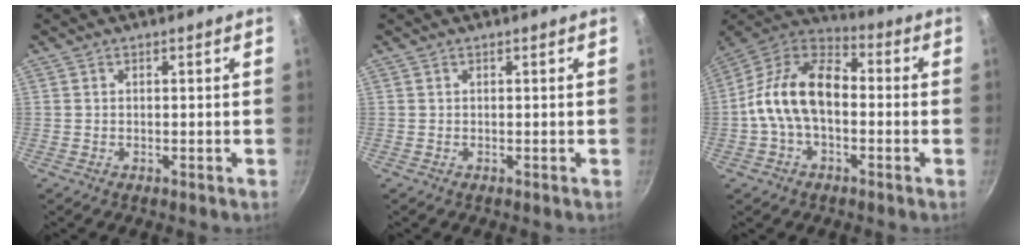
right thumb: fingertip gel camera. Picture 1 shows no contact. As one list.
[{"total": 0.0}, {"total": 15.7, "force": [-1.2, 9.7, 12.3], "torque": [-0.222, 0.041, -0.031]}]